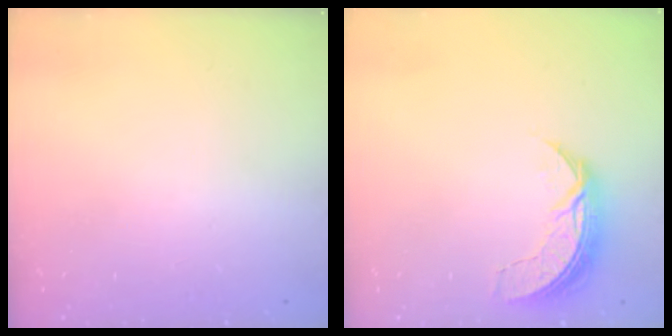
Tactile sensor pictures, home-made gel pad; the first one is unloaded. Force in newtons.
{"total": 7.4, "press": 7.3, "slide": 0.5}